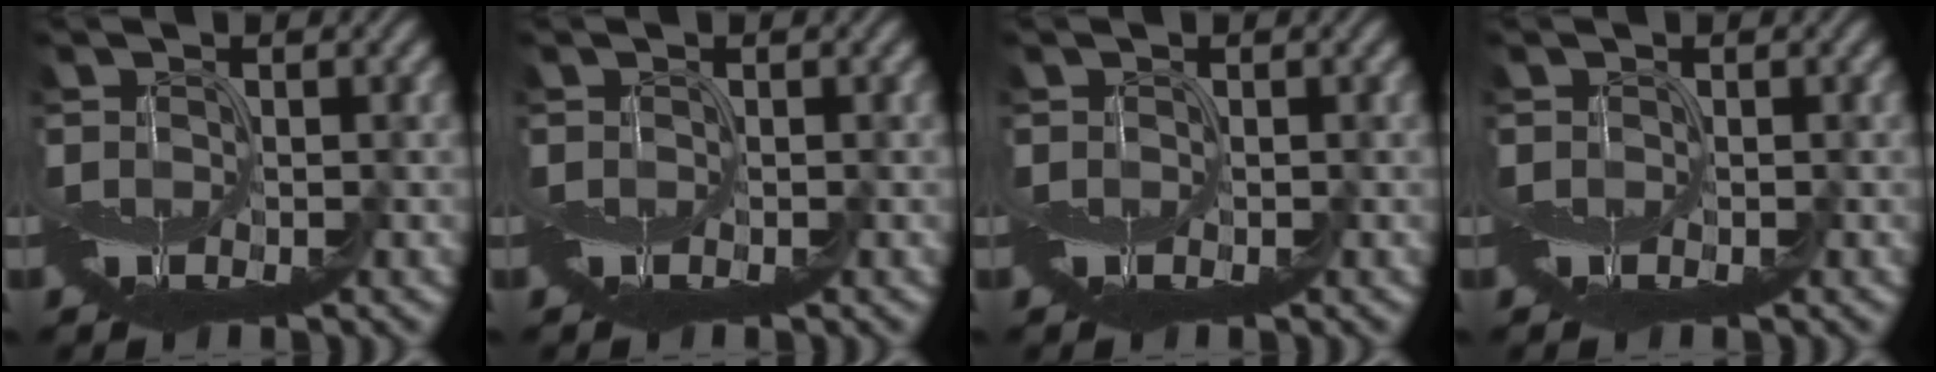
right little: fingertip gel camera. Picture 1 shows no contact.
{"total": 0.0}
{"total": 0.0}
{"total": 0.0}